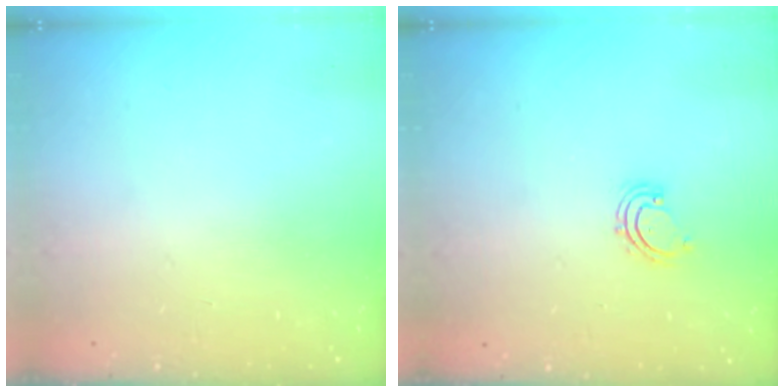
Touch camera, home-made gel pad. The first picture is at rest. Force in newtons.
{"total": 2.7, "press": 2.6, "slide": 0.5}